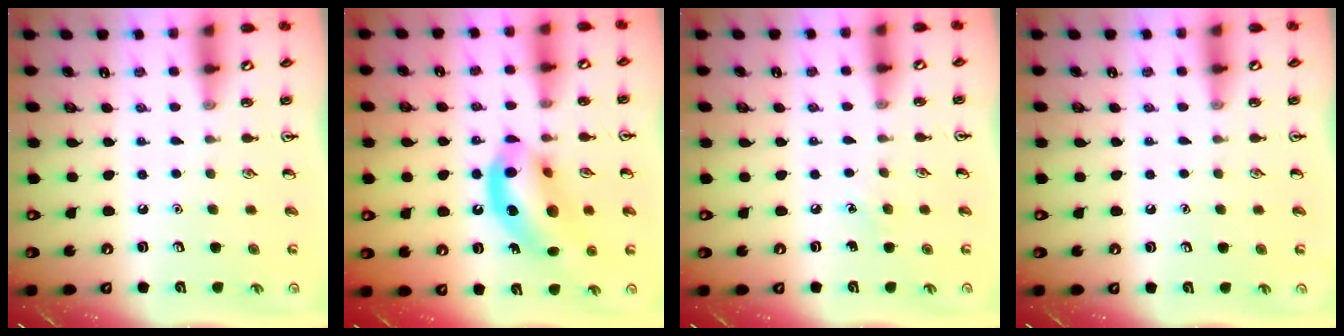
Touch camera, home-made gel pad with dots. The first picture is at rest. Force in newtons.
{"total": 14.7, "press": 14.1, "slide": 4.1}
{"total": 3.3, "press": 3.1, "slide": 1.2}
{"total": 0.0}